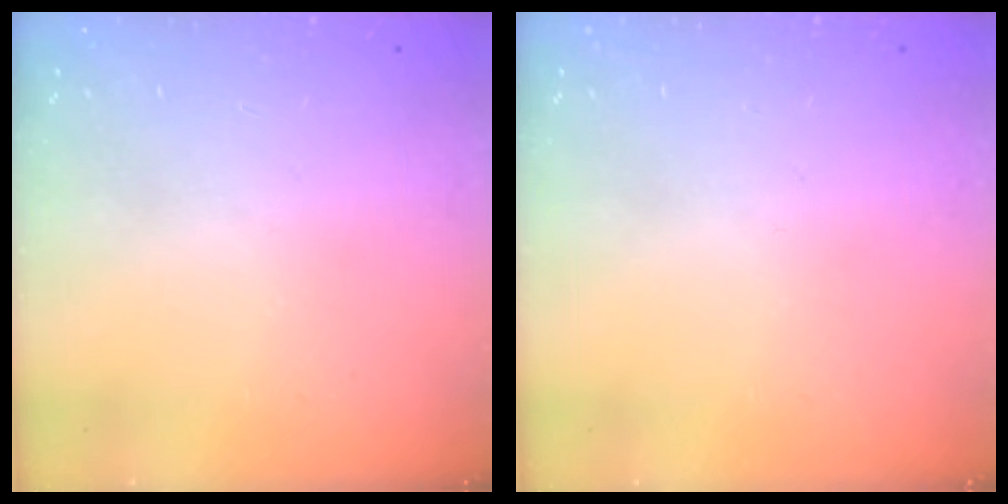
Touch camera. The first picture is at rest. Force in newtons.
{"total": 0.0}